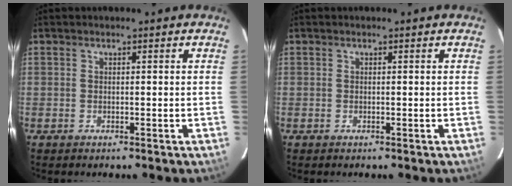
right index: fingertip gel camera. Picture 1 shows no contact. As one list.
[{"total": 0.0}]